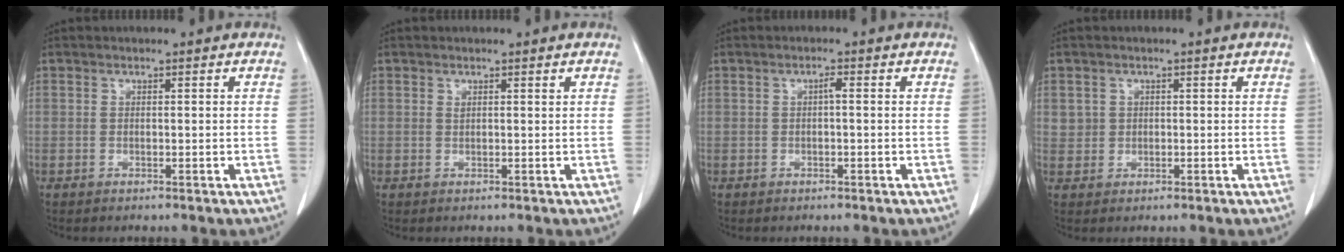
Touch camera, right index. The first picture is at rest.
{"total": 0.6, "force": [0.5, 0.1, 0.2], "torque": [-0.005, -0.001, 0.012]}
{"total": 1.0, "force": [0.0, 0.2, 1.0], "torque": [-0.016, 0.003, 0.000]}
{"total": 1.9, "force": [0.7, 1.7, 0.2], "torque": [0.012, 0.005, 0.012]}